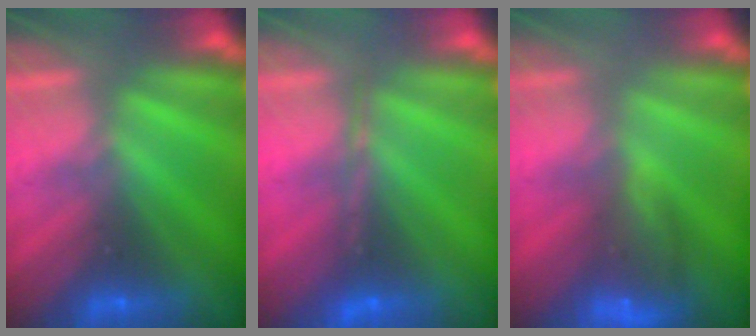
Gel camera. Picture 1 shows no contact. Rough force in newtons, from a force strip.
{"total": 1.7}
{"total": 8.1}